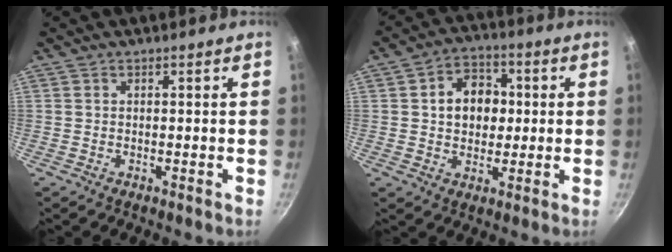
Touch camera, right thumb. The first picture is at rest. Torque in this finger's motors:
{"motor_torque": [-0.50, 0.52, 0.18, 0.36, 0.00]}